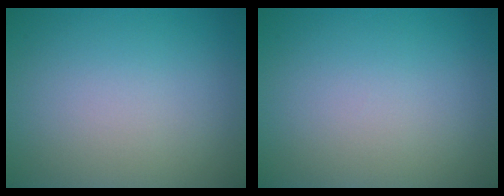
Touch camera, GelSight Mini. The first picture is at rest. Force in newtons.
{"total": 0.0}